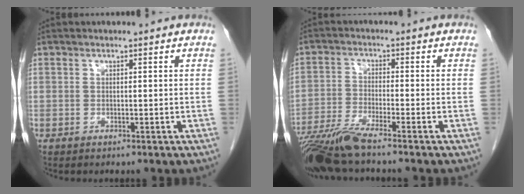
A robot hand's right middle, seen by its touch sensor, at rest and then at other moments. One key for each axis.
{"total": 7.8, "fx": -6.5, "fy": -0.8, "fz": 4.3, "tx": -0.080, "ty": -0.028, "tz": -0.123}